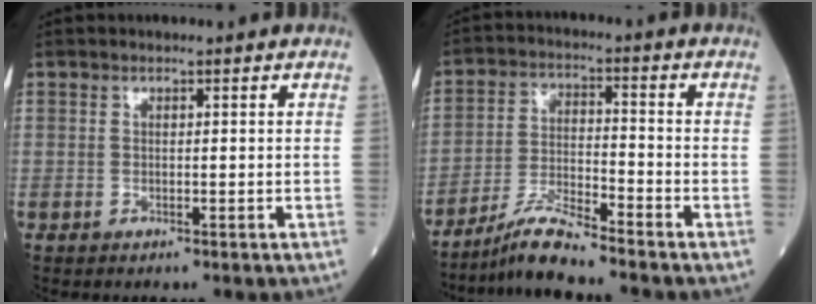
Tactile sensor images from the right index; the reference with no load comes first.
{"total": 6.9, "force": [-6.2, -0.6, 2.9], "torque": [-0.057, -0.017, -0.119]}